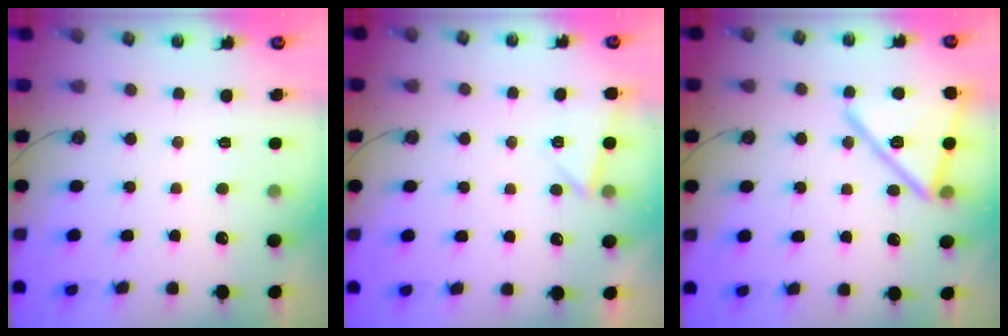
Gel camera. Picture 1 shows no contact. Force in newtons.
{"total": 2.4, "press": 2.0, "slide": 1.2}
{"total": 18.6, "press": 18.6, "slide": 1.2}